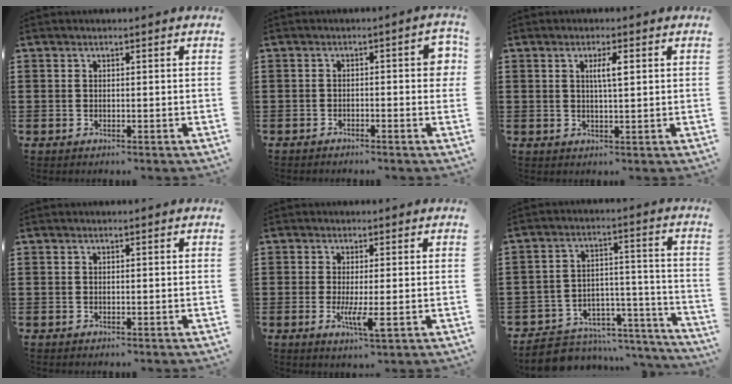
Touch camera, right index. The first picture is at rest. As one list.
[{"total": 2.8, "force": [-1.3, 0.5, 2.4], "torque": [-0.032, -0.001, -0.028]}, {"total": 3.0, "force": [0.8, 0.5, 2.9], "torque": [-0.056, 0.006, 0.010]}, {"total": 0.0}, {"total": 4.4, "force": [-1.0, 0.8, 4.2], "torque": [-0.086, -0.014, -0.019]}, {"total": 4.4, "force": [-3.7, 2.2, 0.6], "torque": [-0.021, 0.007, -0.074]}]